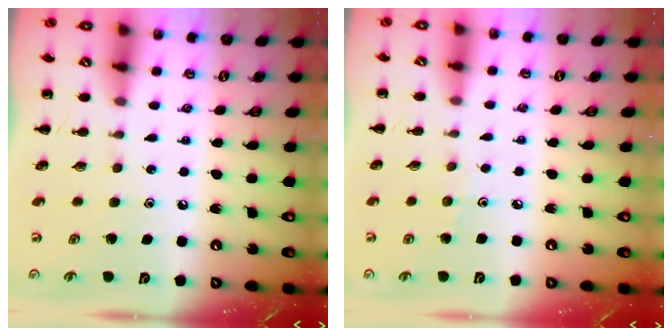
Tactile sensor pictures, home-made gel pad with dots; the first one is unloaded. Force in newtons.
{"total": 2.9, "press": 2.7, "slide": 1.2}